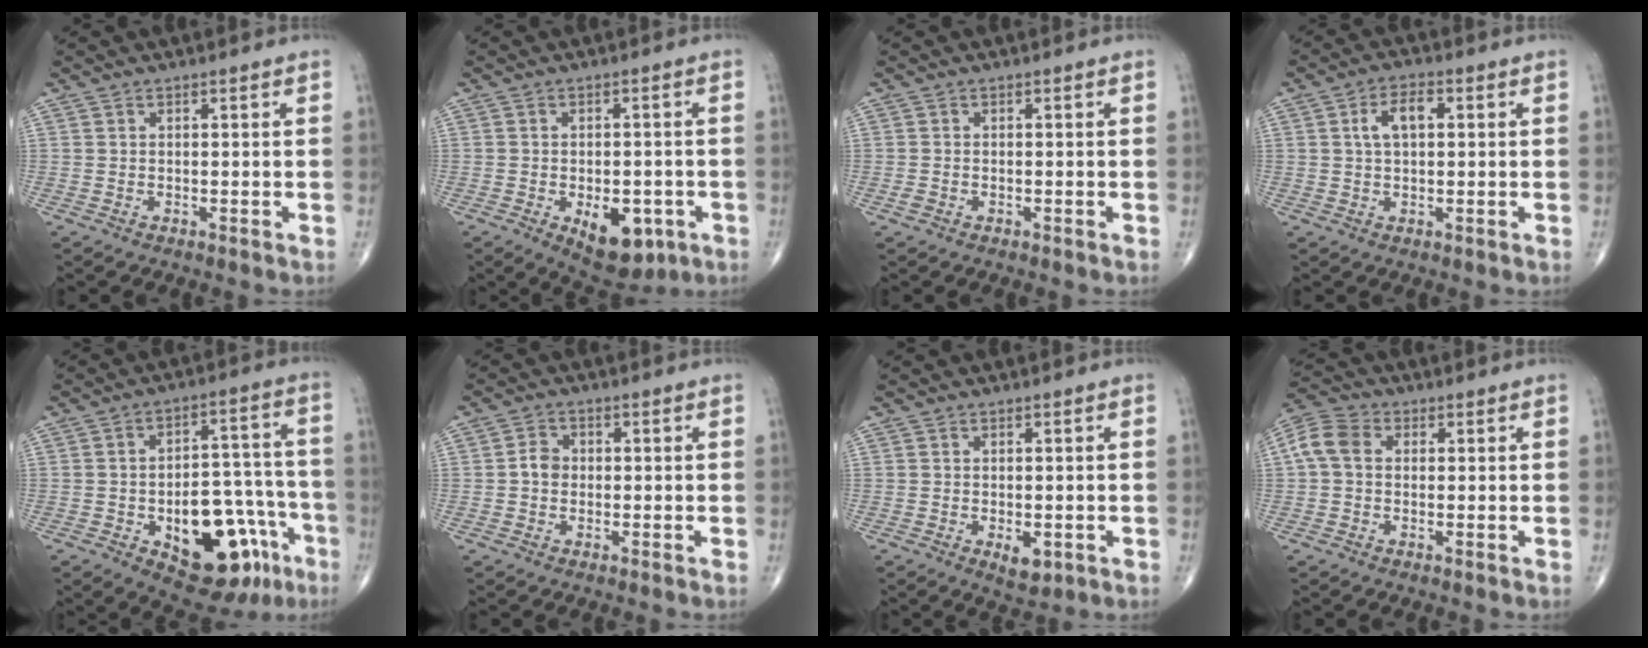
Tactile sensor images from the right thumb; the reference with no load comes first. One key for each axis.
{"total": 10.2, "fx": -3.9, "fy": 5.6, "fz": 7.6, "tx": -0.083, "ty": 0.005, "tz": -0.042}
{"total": 1.0, "fx": -0.5, "fy": 0.7, "fz": 0.5, "tx": -0.014, "ty": 0.002, "tz": -0.010}
{"total": 5.4, "fx": 1.1, "fy": 2.8, "fz": 4.4, "tx": -0.084, "ty": 0.013, "tz": 0.016}
{"total": 19.9, "fx": -8.2, "fy": 10.6, "fz": 14.7, "tx": -0.159, "ty": 0.058, "tz": -0.098}
{"total": 3.0, "fx": -0.3, "fy": 2.6, "fz": 1.6, "tx": -0.020, "ty": 0.011, "tz": -0.012}
{"total": 3.7, "fx": -1.1, "fy": 1.9, "fz": 2.9, "tx": -0.036, "ty": -0.005, "tz": -0.011}
{"total": 6.7, "fx": 0.7, "fy": 5.1, "fz": 4.4, "tx": -0.092, "ty": 0.023, "tz": 0.006}